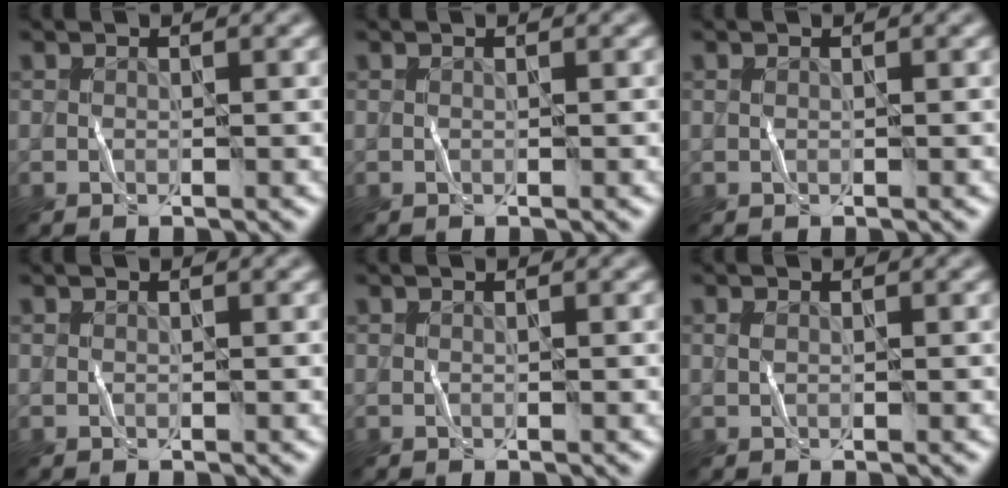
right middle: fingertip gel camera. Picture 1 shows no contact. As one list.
[{"total": 0.0}, {"total": 0.0}, {"total": 0.0}, {"total": 0.0}, {"total": 0.0}]